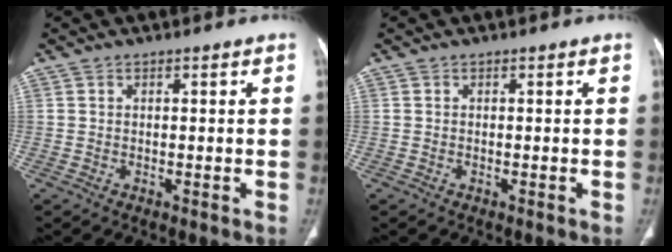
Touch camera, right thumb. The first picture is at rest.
{"total": 0.0}